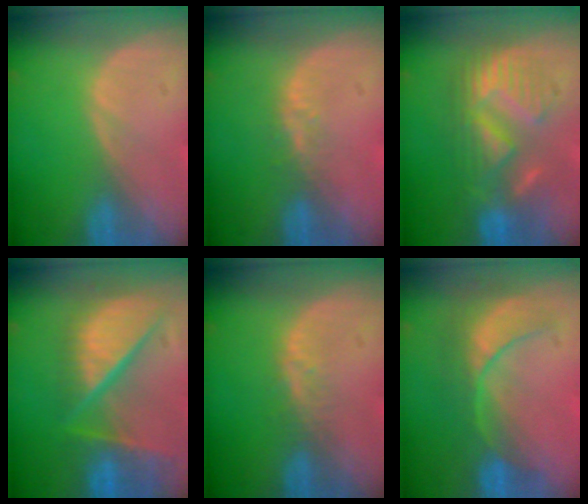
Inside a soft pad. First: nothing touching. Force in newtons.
{"total": 2.8, "press": 2.1, "slide": 1.8}
{"total": 8.7, "press": 8.7, "slide": 0.6}
{"total": 12.1, "press": 9.9, "slide": 6.9}
{"total": 2.1, "press": 2.1, "slide": 0.2}
{"total": 7.8, "press": 7.5, "slide": 1.9}